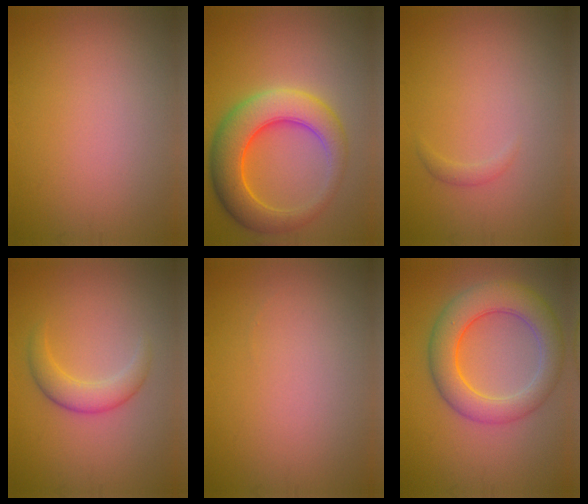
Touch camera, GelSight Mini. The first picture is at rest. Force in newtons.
{"total": 7.9, "press": 7.9, "slide": 0.1}
{"total": 0.7, "press": 0.7, "slide": 0.0}
{"total": 2.8, "press": 2.8, "slide": 0.1}
{"total": 0.0}
{"total": 6.7, "press": 6.7, "slide": 0.2}